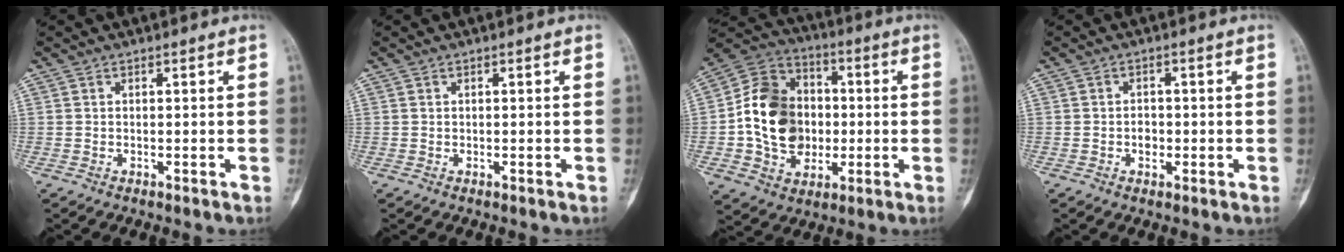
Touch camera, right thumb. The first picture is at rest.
{"total": 0.0}
{"total": 17.7, "force": [-0.9, 14.1, 10.7], "torque": [-0.154, 0.025, -0.016]}
{"total": 2.0, "force": [-0.5, 1.6, 1.0], "torque": [-0.007, 0.006, -0.011]}